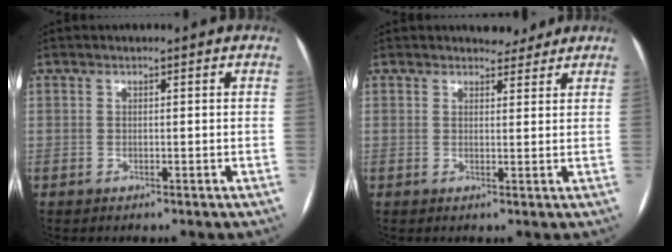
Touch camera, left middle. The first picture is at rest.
{"total": 2.7, "force": [2.5, 1.0, 0.2], "torque": [-0.003, -0.004, 0.032]}